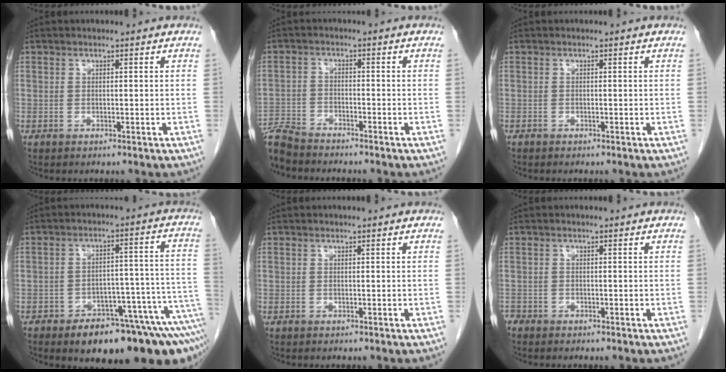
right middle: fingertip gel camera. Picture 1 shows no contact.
{"total": 6.3, "force": [-6.1, 1.0, 1.1], "torque": [-0.019, -0.014, -0.113]}
{"total": 0.0}
{"total": 17.5, "force": [-12.4, 5.3, 11.2], "torque": [-0.056, 0.038, -0.160]}
{"total": 0.0}
{"total": 1.4, "force": [-1.2, 0.7, 0.2], "torque": [-0.007, -0.001, -0.022]}